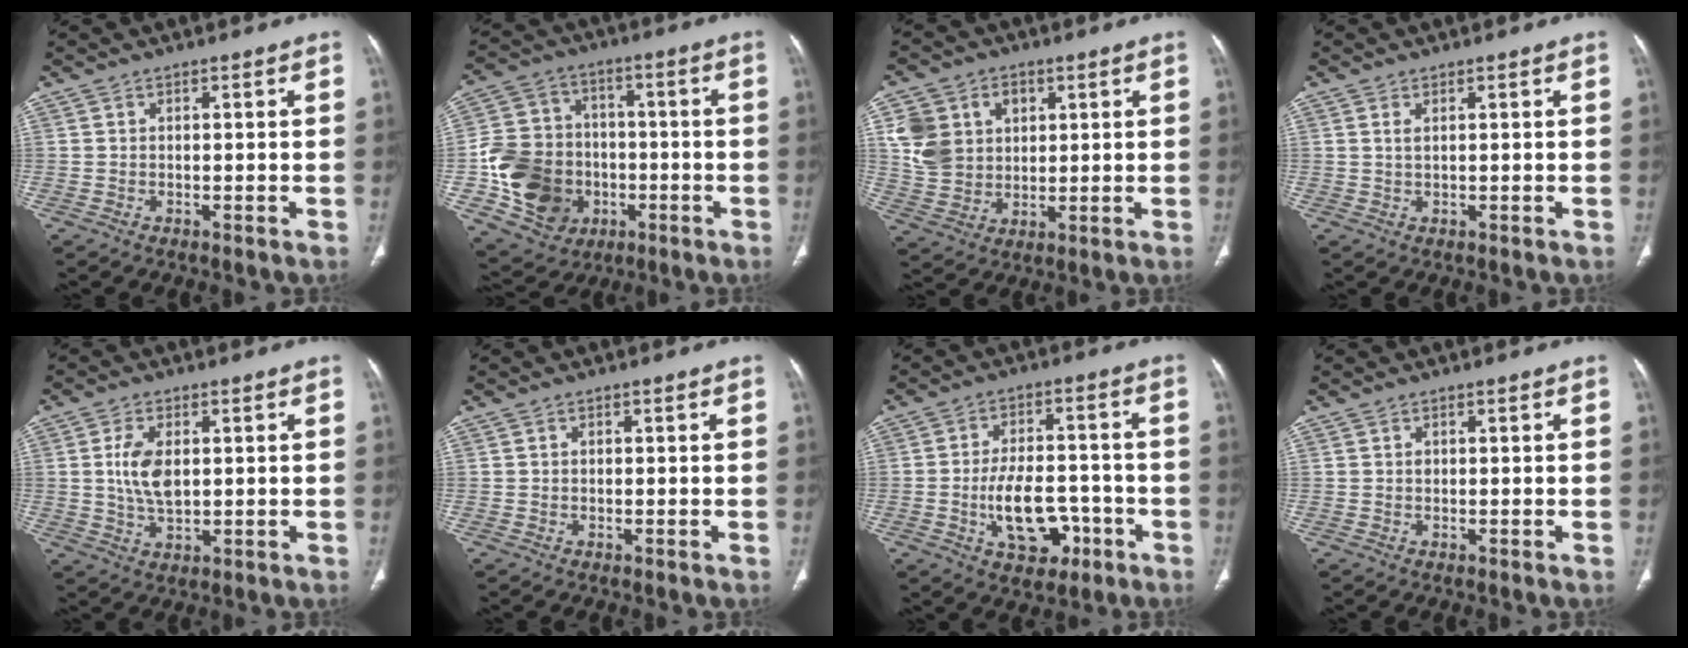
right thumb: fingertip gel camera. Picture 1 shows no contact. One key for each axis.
{"total": 19.7, "fx": -4.6, "fy": 16.5, "fz": 9.7, "tx": -0.157, "ty": 0.028, "tz": -0.065}
{"total": 11.7, "fx": 3.4, "fy": 9.6, "fz": 5.8, "tx": -0.077, "ty": -0.003, "tz": 0.071}
{"total": 1.3, "fx": 0.6, "fy": 0.6, "fz": 1.0, "tx": -0.025, "ty": 0.003, "tz": 0.016}
{"total": 7.2, "fx": 1.0, "fy": 4.1, "fz": 5.9, "tx": -0.113, "ty": -0.006, "tz": 0.022}
{"total": 0.6, "fx": 0.1, "fy": 0.5, "fz": 0.3, "tx": -0.003, "ty": 0.001, "tz": 0.001}
{"total": 11.5, "fx": -3.9, "fy": 7.0, "fz": 8.2, "tx": -0.113, "ty": 0.030, "tz": -0.053}
{"total": 0.6, "fx": 0.1, "fy": 0.5, "fz": 0.3, "tx": -0.004, "ty": 0.001, "tz": 0.003}